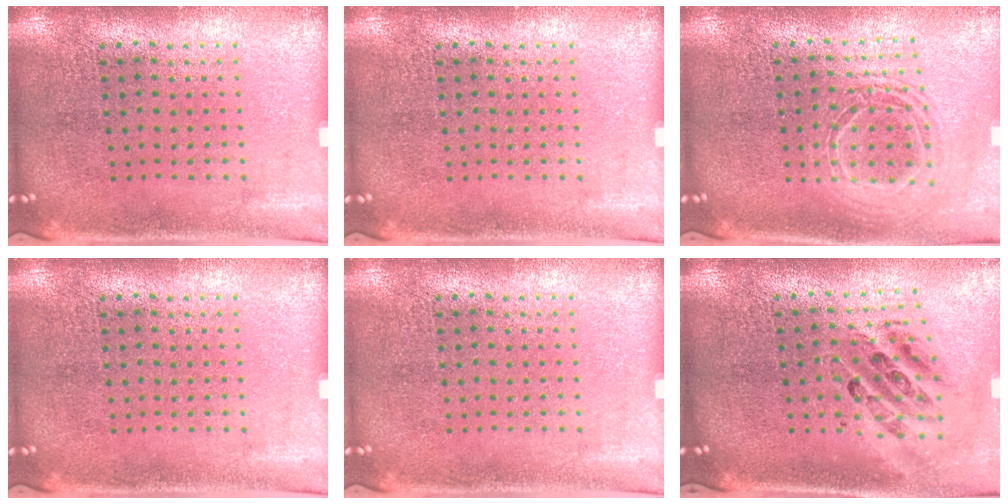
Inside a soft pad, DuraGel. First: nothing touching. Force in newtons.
{"total": 0.0}
{"total": 1.6, "press": 1.3, "slide": 0.8}
{"total": 0.0}
{"total": 0.0}
{"total": 1.1, "press": 1.0, "slide": 0.4}